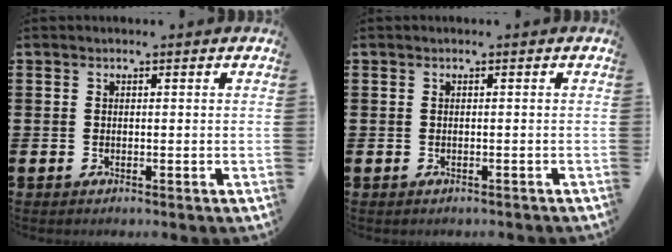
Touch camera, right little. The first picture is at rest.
{"total": 0.0}